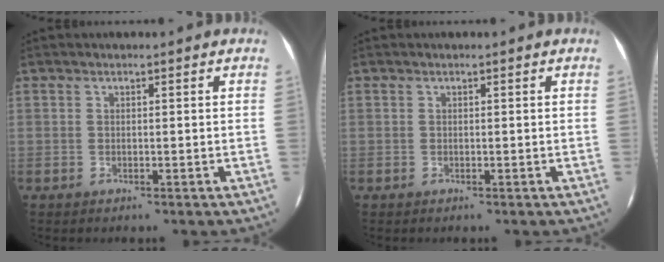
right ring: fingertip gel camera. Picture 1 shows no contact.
{"total": 0.0}